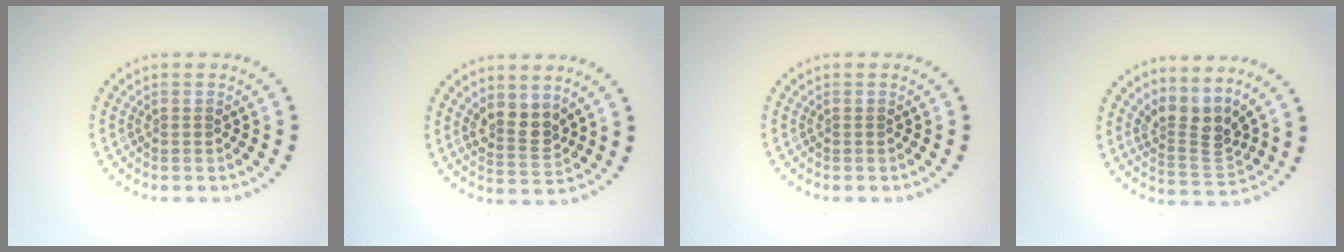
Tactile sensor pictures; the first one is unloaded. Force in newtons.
{"total": 2.6, "press": 2.4, "slide": 1.2}
{"total": 0.0}
{"total": 3.5, "press": 2.4, "slide": 2.5}